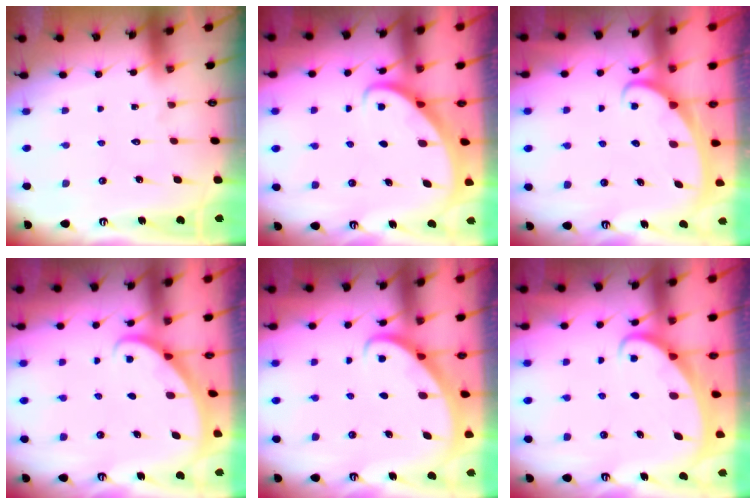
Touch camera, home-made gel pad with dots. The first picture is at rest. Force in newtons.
{"total": 2.8, "press": 2.8, "slide": 0.2}
{"total": 2.5, "press": 2.5, "slide": 0.3}
{"total": 2.0, "press": 2.0, "slide": 0.1}
{"total": 3.0, "press": 3.0, "slide": 0.2}
{"total": 2.1, "press": 2.1, "slide": 0.2}